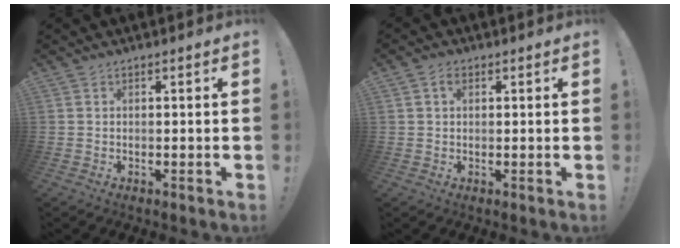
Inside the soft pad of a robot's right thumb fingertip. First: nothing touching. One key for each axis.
{"total": 2.2, "fx": 0.8, "fy": 1.5, "fz": 1.3, "tx": -0.015, "ty": 0.000, "tz": 0.012}